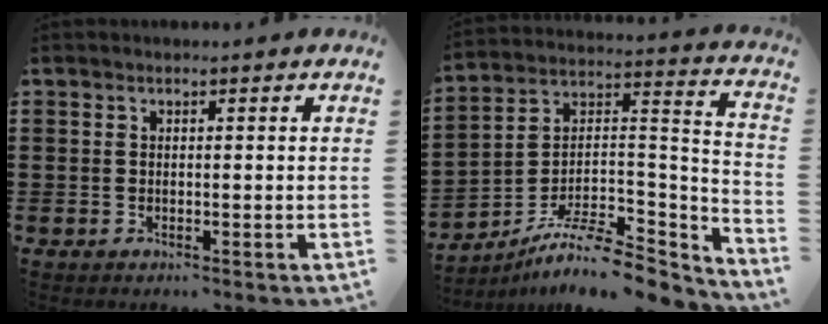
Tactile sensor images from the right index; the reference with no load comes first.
{"total": 10.4, "force": [-8.4, 3.0, 5.4], "torque": [-0.091, 0.015, -0.160]}